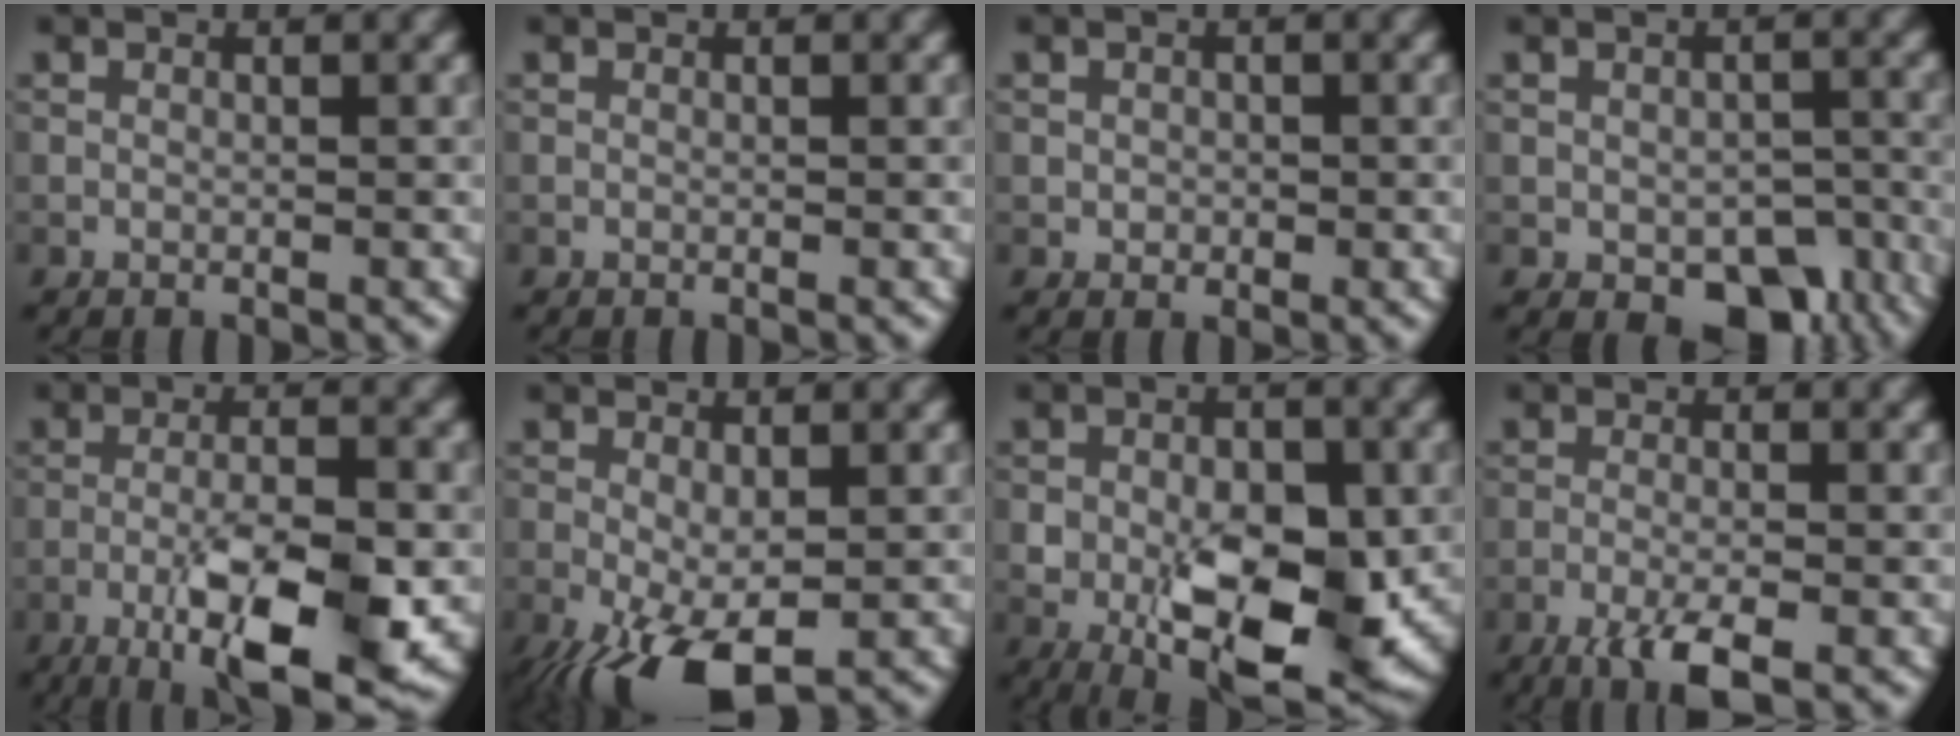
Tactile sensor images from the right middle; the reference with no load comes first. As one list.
[{"total": 0.0}, {"total": 1.0, "force": [0.0, 0.9, 0.4], "torque": [-0.005, -0.003, -0.003]}, {"total": 6.4, "force": [-3.0, 3.9, 4.2], "torque": [-0.051, -0.019, -0.031]}, {"total": 10.0, "force": [-4.3, 2.7, 8.6], "torque": [-0.142, -0.004, -0.072]}, {"total": 7.1, "force": [-3.3, 3.0, 5.6], "torque": [-0.125, -0.021, -0.049]}, {"total": 11.8, "force": [-3.2, 6.1, 9.5], "torque": [-0.138, -0.017, -0.047]}, {"total": 4.2, "force": [-2.5, 0.9, 3.2], "torque": [-0.064, -0.003, -0.051]}]